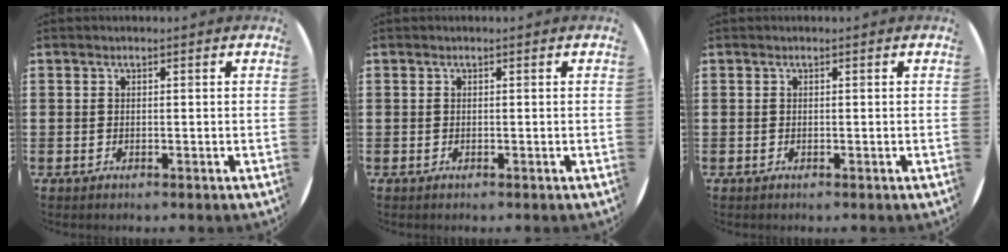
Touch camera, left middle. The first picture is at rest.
{"total": 0.0}
{"total": 0.0}